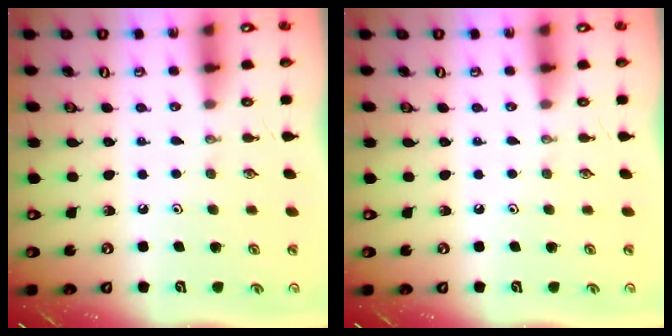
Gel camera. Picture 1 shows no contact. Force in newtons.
{"total": 0.0}